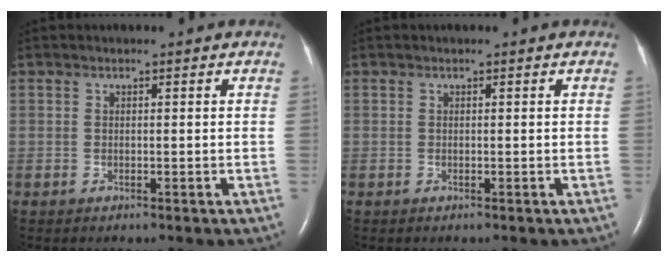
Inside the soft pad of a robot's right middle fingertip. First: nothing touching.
{"total": 0.0}